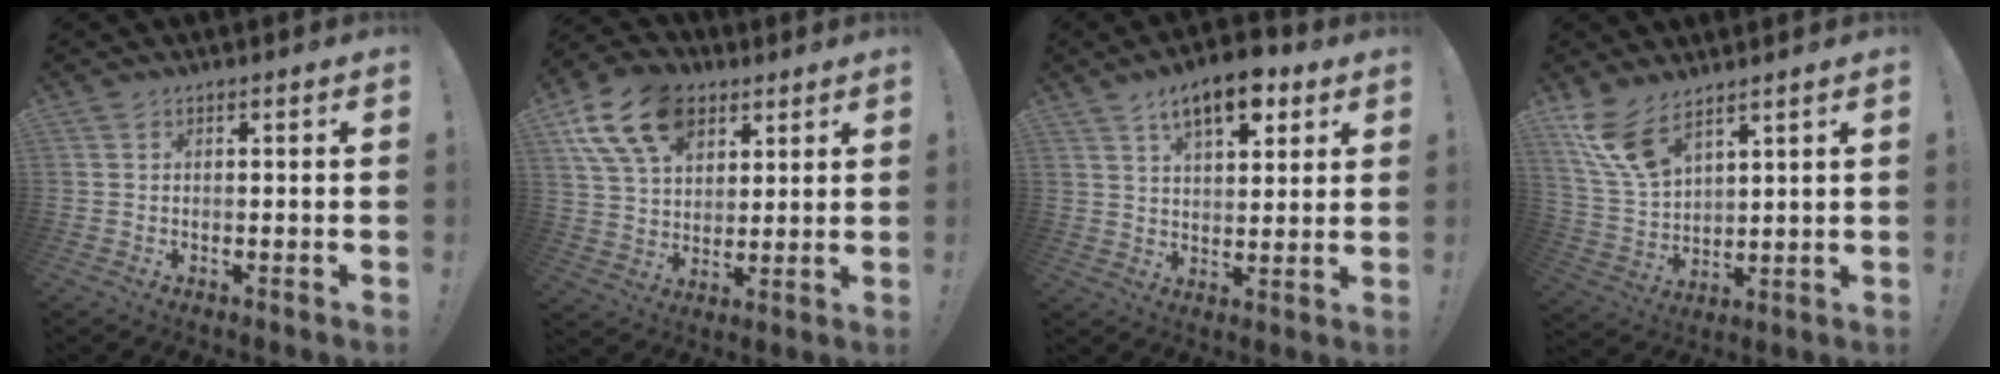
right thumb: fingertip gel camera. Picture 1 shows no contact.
{"total": 17.5, "force": [8.4, 11.8, 9.8], "torque": [-0.169, -0.035, 0.158]}
{"total": 11.7, "force": [6.5, 5.2, 8.3], "torque": [-0.125, -0.022, 0.114]}
{"total": 11.6, "force": [8.1, 4.9, 6.6], "torque": [-0.143, -0.042, 0.158]}